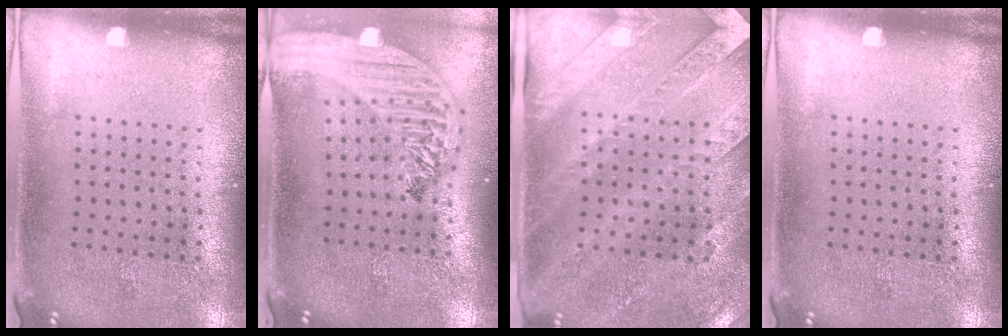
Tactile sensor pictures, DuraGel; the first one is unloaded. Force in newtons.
{"total": 2.8, "press": 2.3, "slide": 1.6}
{"total": 3.0, "press": 2.7, "slide": 1.4}
{"total": 0.0}